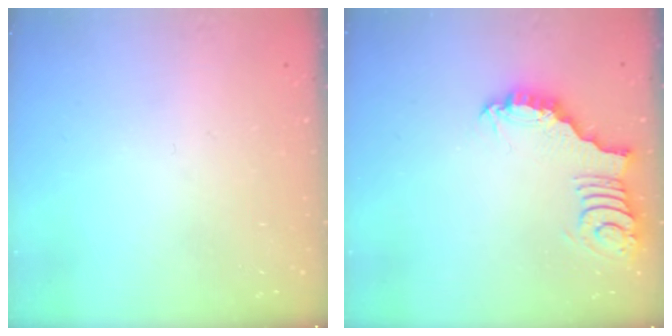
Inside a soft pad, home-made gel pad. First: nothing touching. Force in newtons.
{"total": 3.1, "press": 3.1, "slide": 0.1}